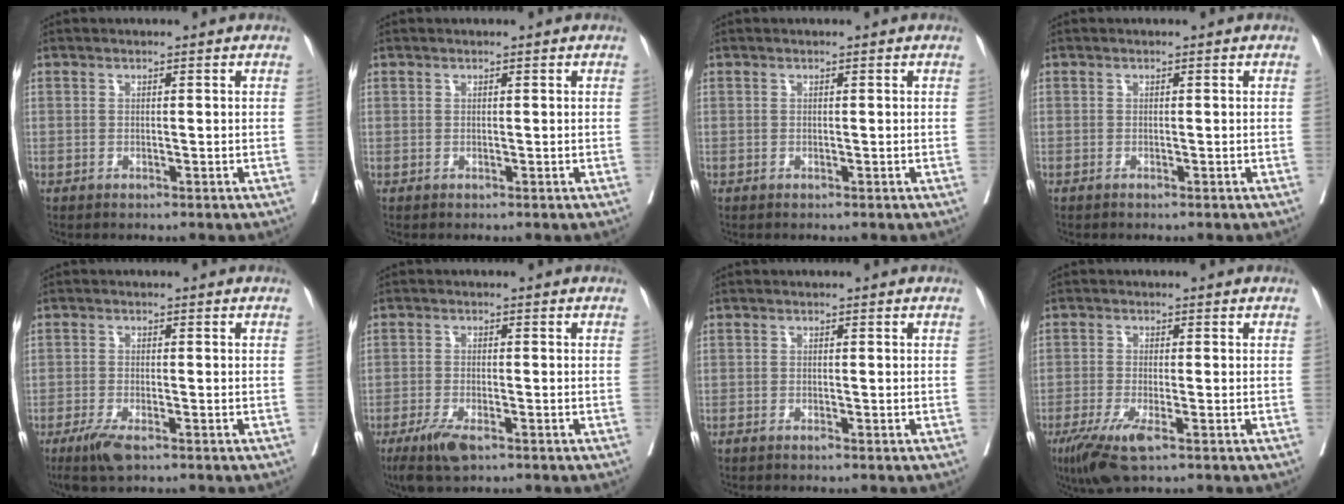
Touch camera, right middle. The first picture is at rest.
{"total": 0.0}
{"total": 0.0}
{"total": 0.0}
{"total": 4.0, "force": [-2.7, 0.8, 2.9], "torque": [-0.059, -0.009, -0.048]}
{"total": 4.9, "force": [-3.2, 1.2, 3.5], "torque": [-0.071, -0.010, -0.056]}
{"total": 0.5, "force": [-0.5, 0.0, 0.3], "torque": [-0.009, -0.001, -0.007]}
{"total": 5.8, "force": [-3.4, 0.8, 4.7], "torque": [-0.091, -0.018, -0.060]}